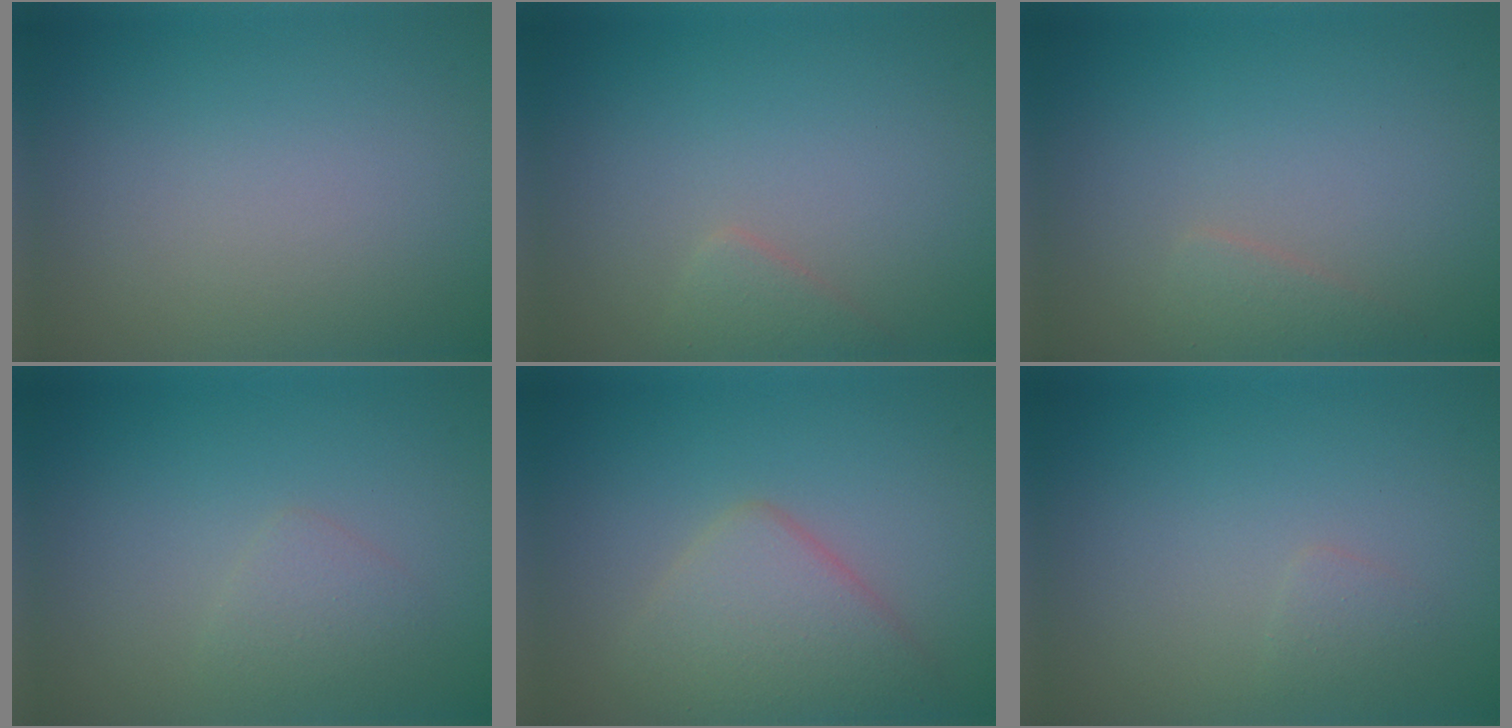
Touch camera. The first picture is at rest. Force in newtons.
{"total": 1.3, "press": 1.3, "slide": 0.1}
{"total": 1.3, "press": 1.3, "slide": 0.0}
{"total": 1.4, "press": 1.4, "slide": 0.1}
{"total": 4.0, "press": 4.0, "slide": 0.4}
{"total": 0.8, "press": 0.8, "slide": 0.1}